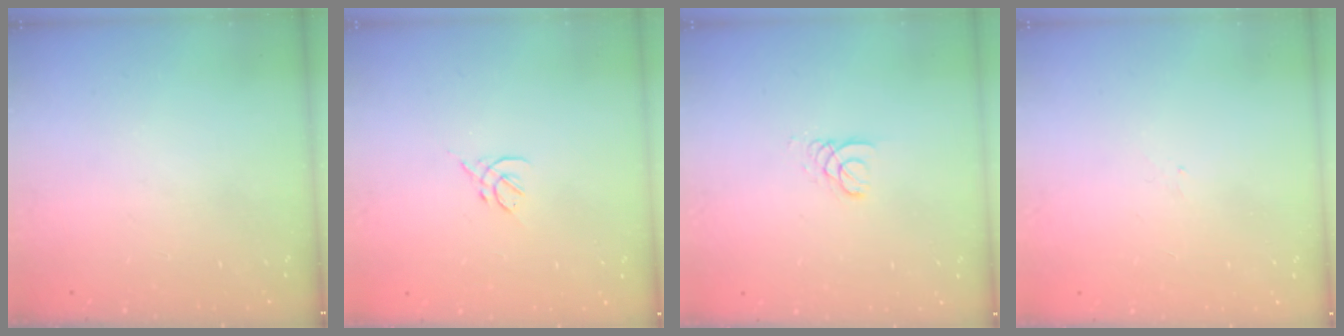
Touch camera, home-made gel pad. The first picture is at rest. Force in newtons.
{"total": 2.7, "press": 2.6, "slide": 0.8}
{"total": 2.6, "press": 2.6, "slide": 0.2}
{"total": 1.3, "press": 1.2, "slide": 0.5}